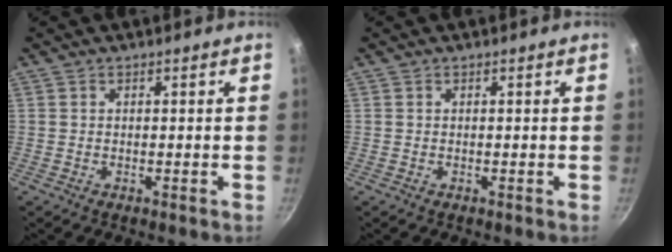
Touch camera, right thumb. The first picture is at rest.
{"total": 0.0}